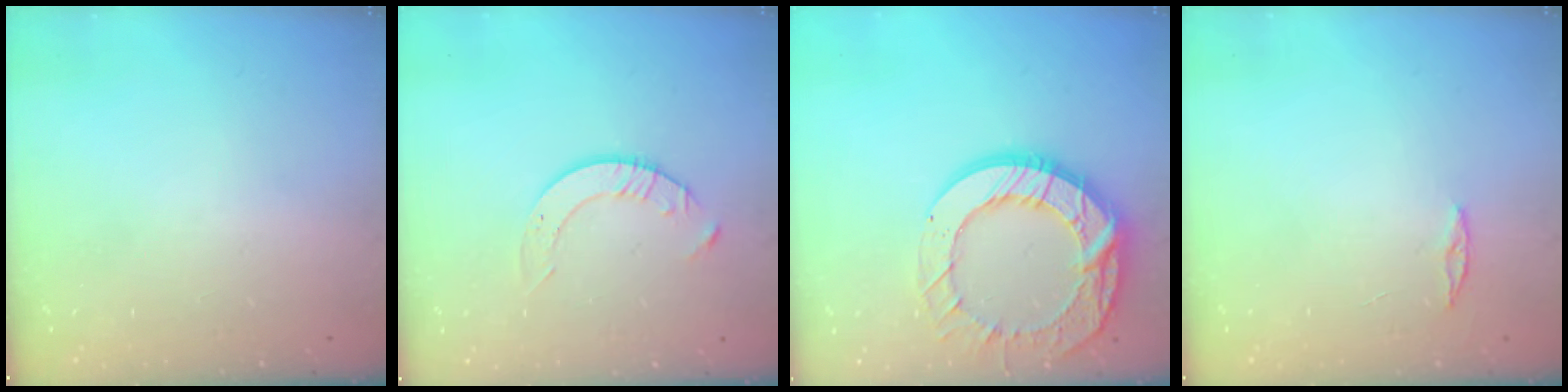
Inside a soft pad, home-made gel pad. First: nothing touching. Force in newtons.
{"total": 3.5, "press": 3.4, "slide": 0.4}
{"total": 19.8, "press": 19.7, "slide": 1.7}
{"total": 3.0, "press": 2.9, "slide": 0.3}